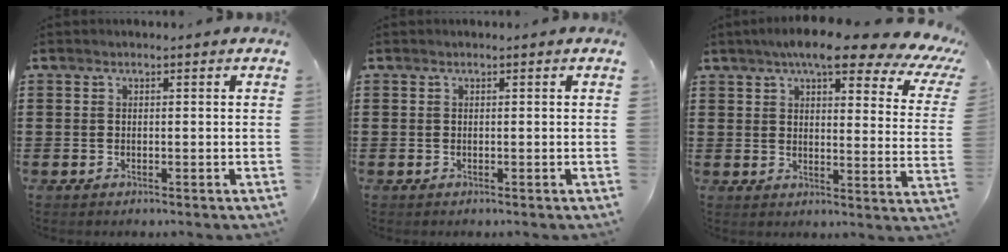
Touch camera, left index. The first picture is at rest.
{"total": 0.0}
{"total": 9.9, "force": [7.5, 2.0, 6.2], "torque": [-0.110, -0.028, 0.126]}